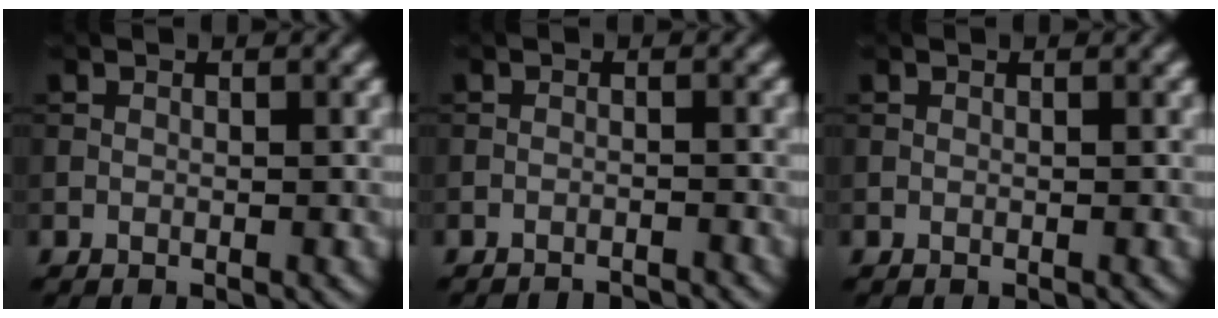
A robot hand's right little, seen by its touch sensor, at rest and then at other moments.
{"total": 3.3, "force": [-3.2, 0.4, 0.7], "torque": [-0.006, 0.006, -0.043]}
{"total": 0.0}